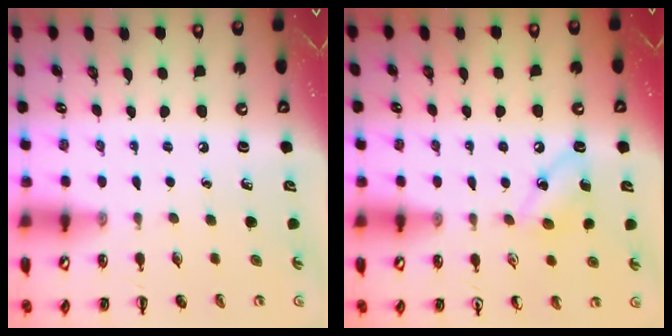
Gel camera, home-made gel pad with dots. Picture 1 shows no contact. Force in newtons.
{"total": 6.7, "press": 6.5, "slide": 1.5}